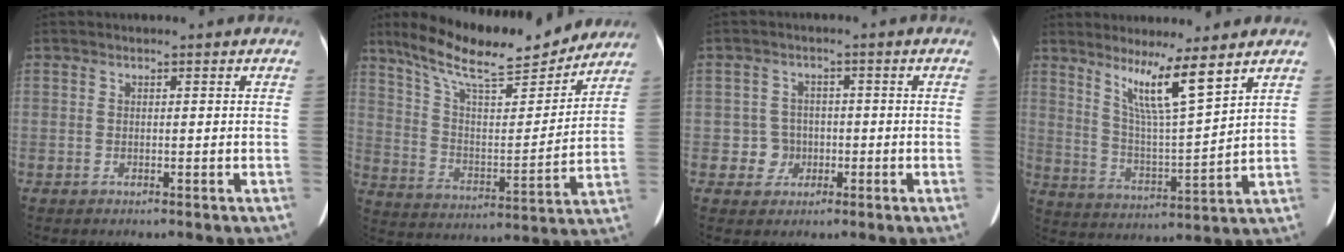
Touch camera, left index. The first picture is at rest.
{"total": 20.5, "force": [17.2, 4.0, 10.4], "torque": [-0.176, 0.008, 0.274]}
{"total": 3.4, "force": [-0.8, 3.3, 0.0], "torque": [0.010, 0.010, -0.011]}
{"total": 9.1, "force": [6.3, -0.5, 6.4], "torque": [-0.122, -0.017, 0.121]}